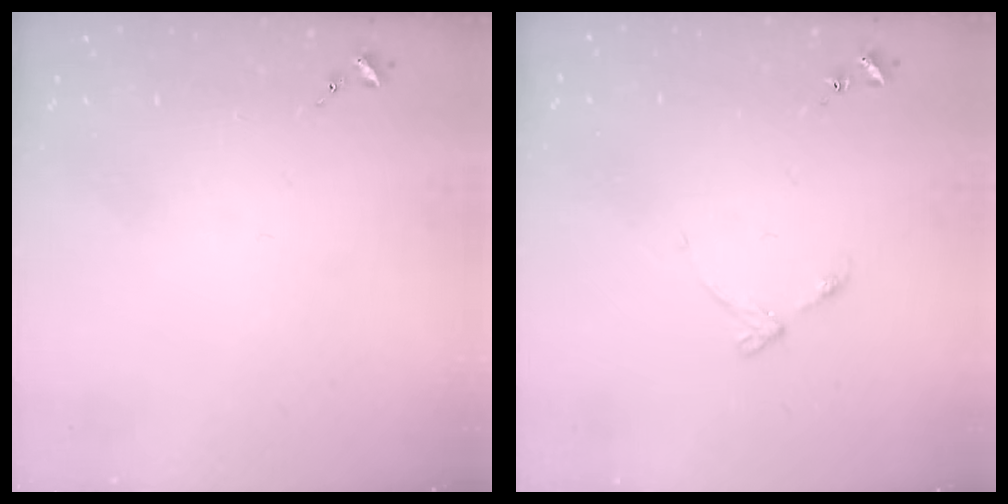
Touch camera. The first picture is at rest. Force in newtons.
{"total": 4.9, "press": 4.9, "slide": 0.6}